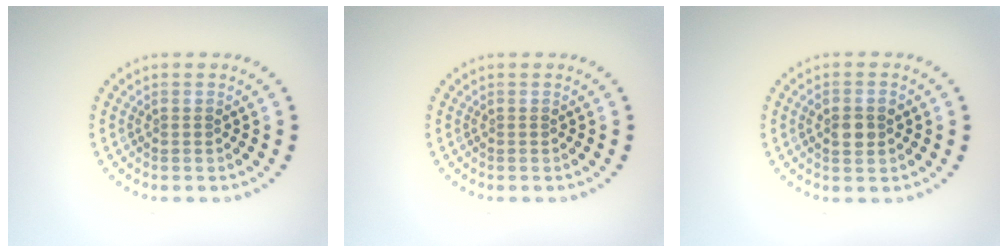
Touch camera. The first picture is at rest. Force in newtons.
{"total": 0.0}
{"total": 2.3, "press": 2.3, "slide": 0.3}